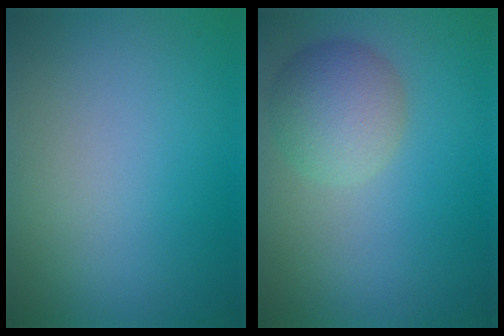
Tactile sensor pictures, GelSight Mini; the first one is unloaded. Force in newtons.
{"total": 4.4, "press": 4.4, "slide": 0.2}